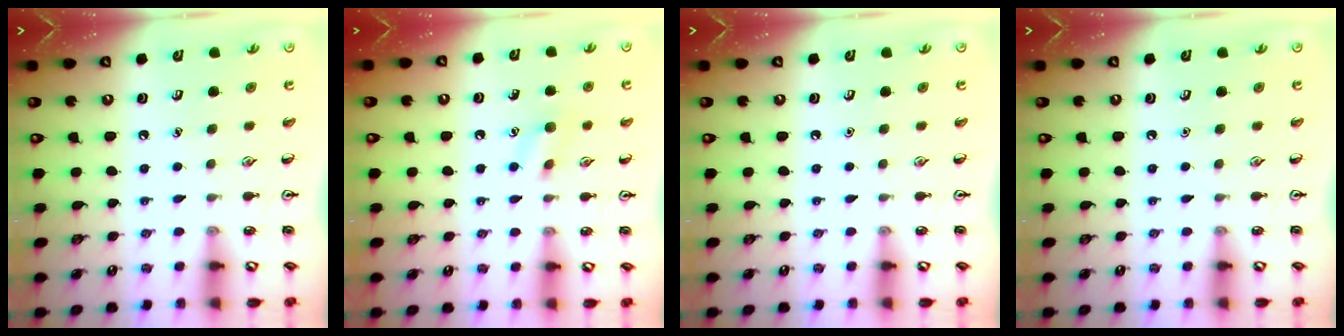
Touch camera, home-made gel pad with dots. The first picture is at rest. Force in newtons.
{"total": 7.2, "press": 7.1, "slide": 1.2}
{"total": 0.0}
{"total": 0.0}